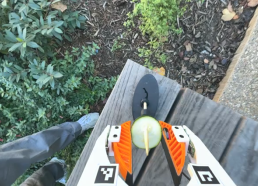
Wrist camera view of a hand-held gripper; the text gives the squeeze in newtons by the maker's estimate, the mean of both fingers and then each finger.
{"total": 6.2, "left": 5.9, "right": 6.4}